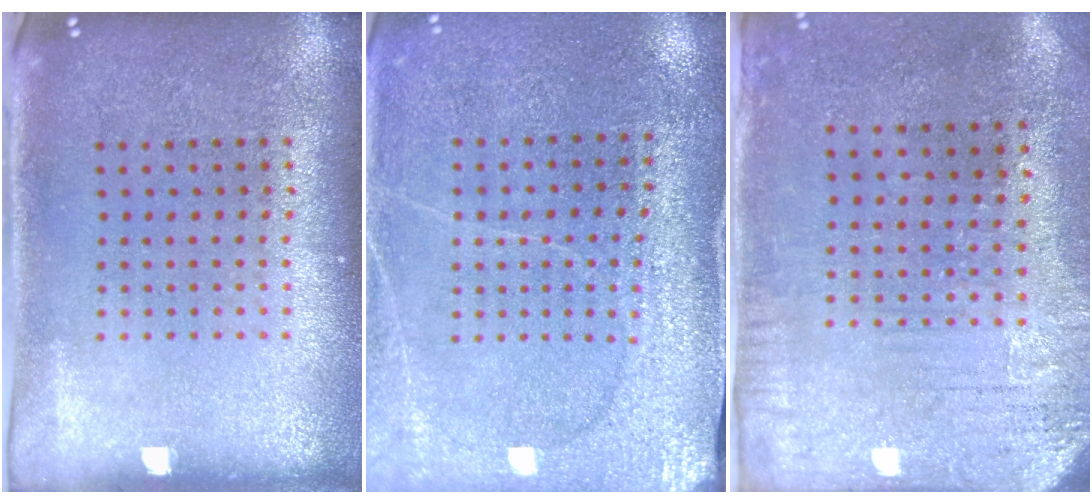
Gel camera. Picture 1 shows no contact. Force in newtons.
{"total": 2.9, "press": 2.9, "slide": 0.2}
{"total": 3.2, "press": 2.5, "slide": 1.9}